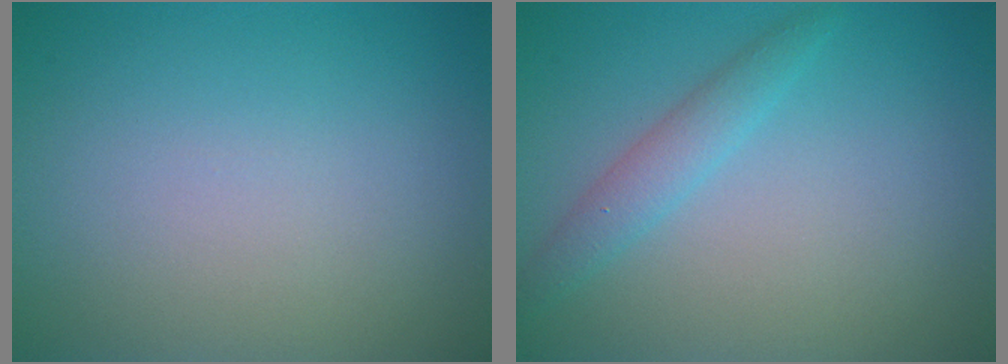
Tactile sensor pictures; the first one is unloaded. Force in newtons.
{"total": 2.1, "press": 2.1, "slide": 0.1}